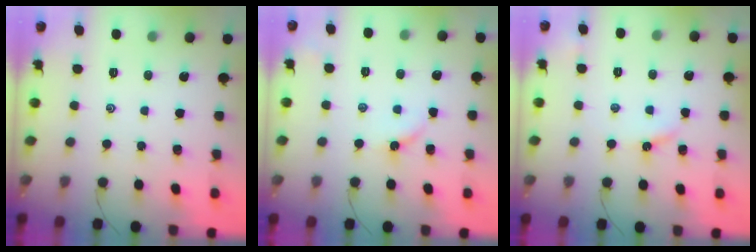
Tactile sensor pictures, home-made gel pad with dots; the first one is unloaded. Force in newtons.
{"total": 4.1, "press": 4.0, "slide": 0.7}
{"total": 4.1, "press": 4.1, "slide": 0.4}